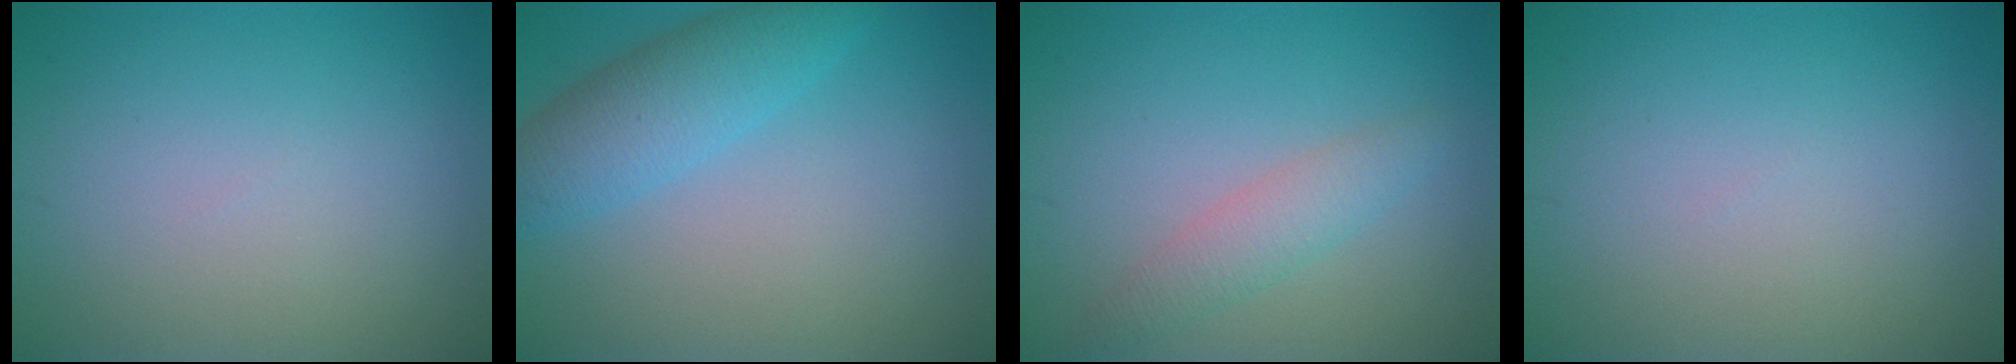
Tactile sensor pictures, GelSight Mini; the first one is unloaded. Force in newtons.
{"total": 4.4, "press": 4.4, "slide": 0.1}
{"total": 2.3, "press": 2.3, "slide": 0.0}
{"total": 0.0}